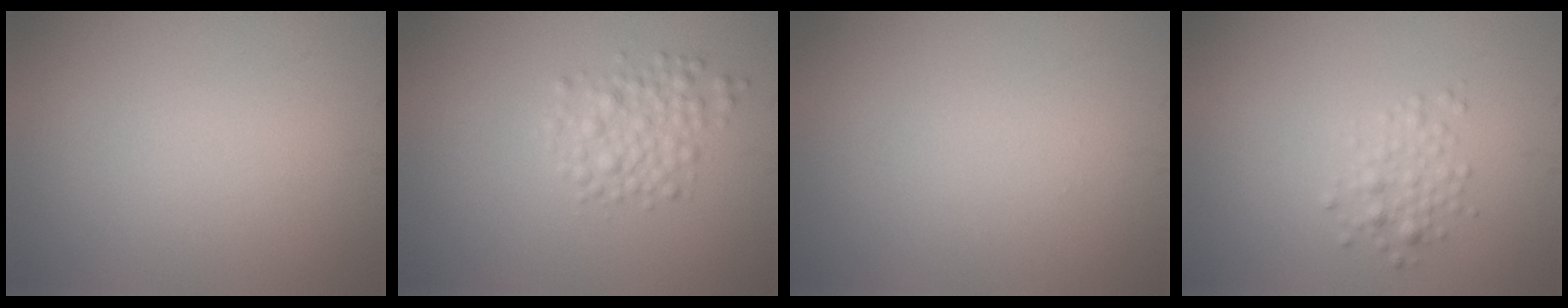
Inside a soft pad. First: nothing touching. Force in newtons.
{"total": 2.6, "press": 2.6, "slide": 0.1}
{"total": 0.0}
{"total": 1.7, "press": 1.7, "slide": 0.1}